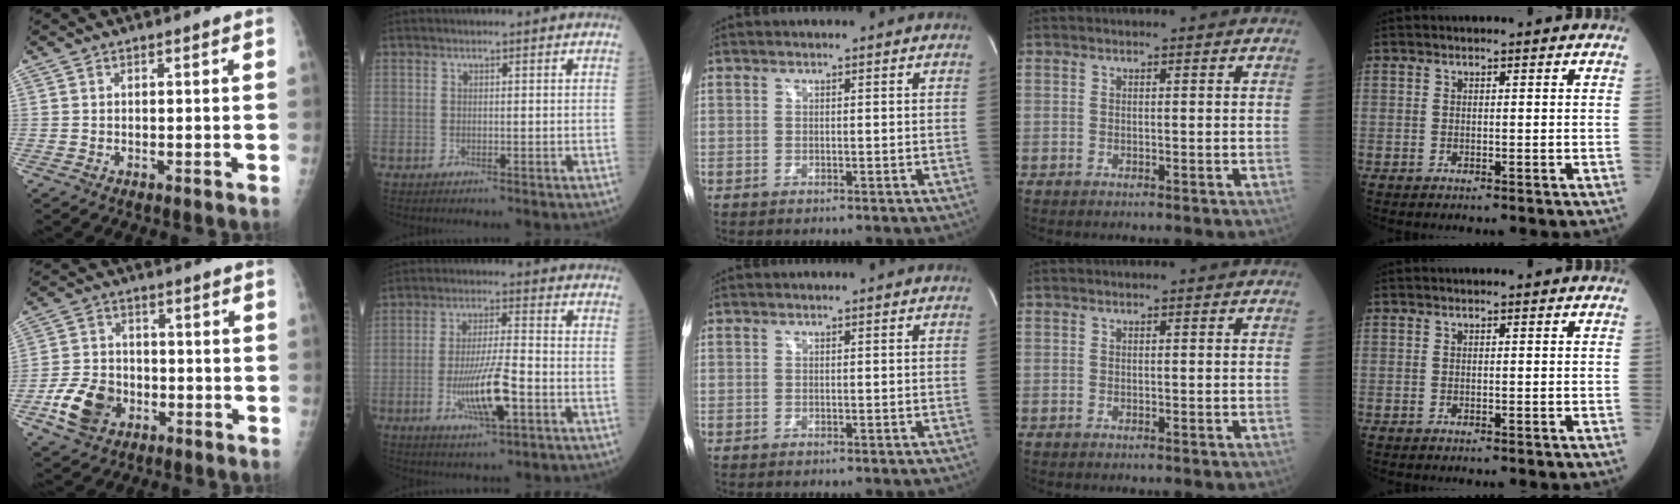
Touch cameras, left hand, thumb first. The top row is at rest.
{"thumb": {"total": 9.7, "force": [-3.9, 7.2, 5.2], "torque": [-0.082, 0.016, -0.070]}, "index": {"total": 9.3, "force": [-3.3, 1.4, 8.6], "torque": [-0.166, -0.013, -0.059]}}